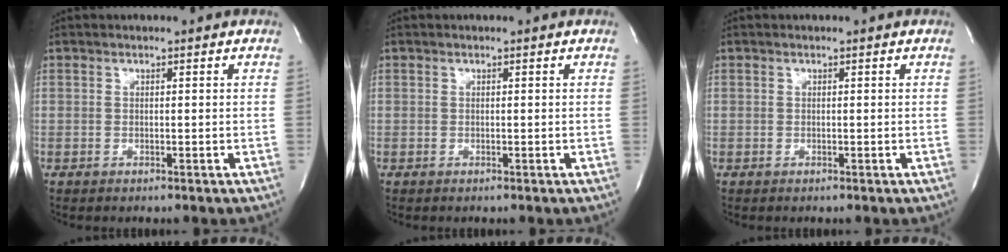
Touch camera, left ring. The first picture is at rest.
{"total": 0.0}
{"total": 0.0}